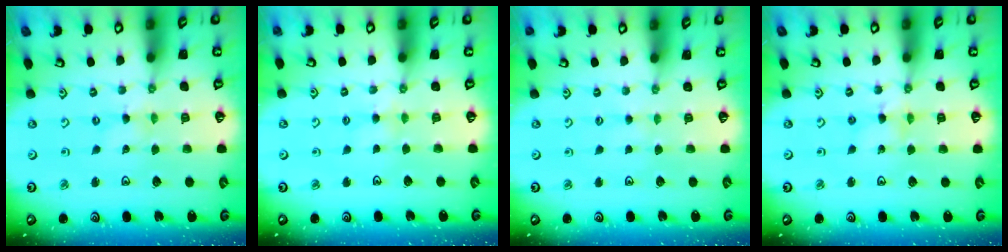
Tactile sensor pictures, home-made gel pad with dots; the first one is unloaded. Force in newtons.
{"total": 2.9, "press": 2.8, "slide": 0.5}
{"total": 1.4, "press": 1.4, "slide": 0.2}
{"total": 2.6, "press": 2.6, "slide": 0.3}